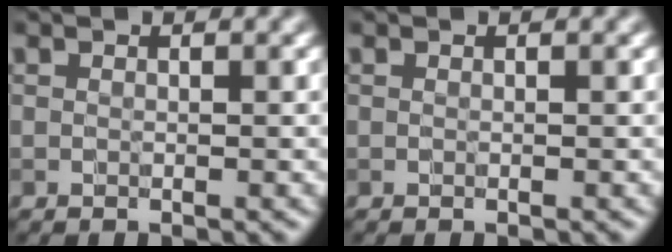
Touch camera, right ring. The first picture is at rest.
{"total": 0.0}